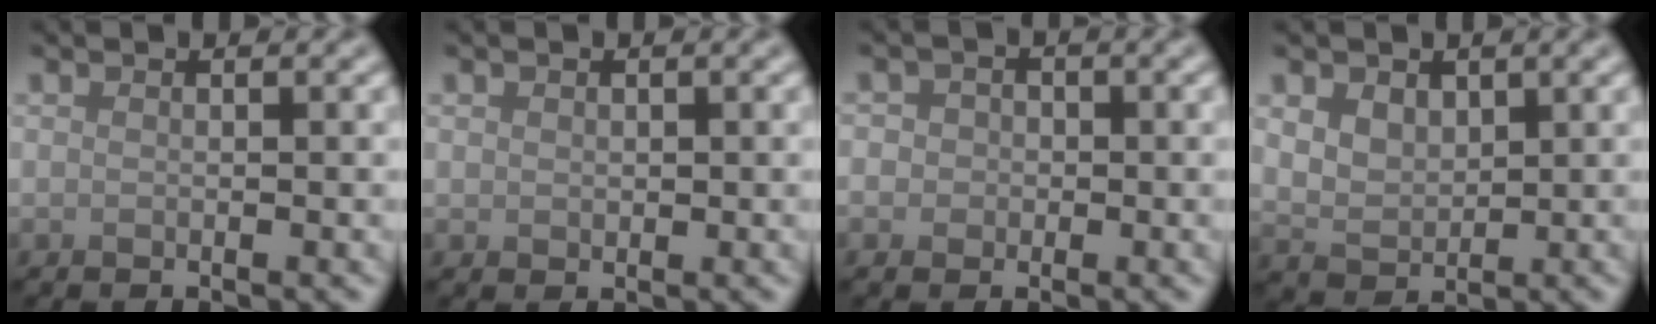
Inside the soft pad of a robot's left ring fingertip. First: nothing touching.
{"total": 0.8, "force": [0.3, 0.7, 0.2], "torque": [-0.002, -0.002, 0.006]}
{"total": 2.9, "force": [-0.2, 2.8, 0.9], "torque": [0.005, 0.009, -0.026]}
{"total": 2.8, "force": [1.1, 2.1, 1.6], "torque": [-0.028, -0.004, 0.022]}